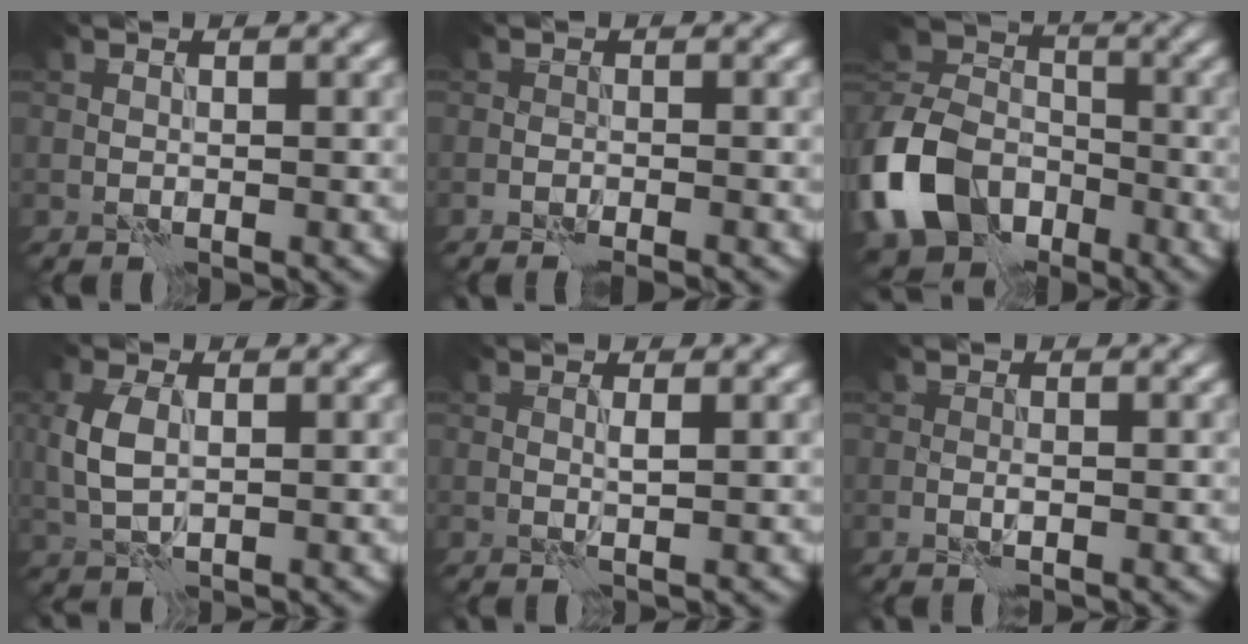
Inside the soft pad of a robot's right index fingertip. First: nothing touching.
{"total": 1.8, "force": [-1.6, 0.3, 0.9], "torque": [-0.021, 0.007, -0.024]}
{"total": 11.3, "force": [-5.1, 8.1, 6.0], "torque": [-0.137, -0.006, -0.116]}
{"total": 3.5, "force": [0.3, 2.0, 2.8], "torque": [-0.070, 0.004, 0.007]}
{"total": 0.8, "force": [0.2, 0.0, 0.8], "torque": [-0.017, 0.001, 0.002]}
{"total": 0.9, "force": [-0.4, 0.3, 0.7], "torque": [-0.016, 0.002, -0.007]}